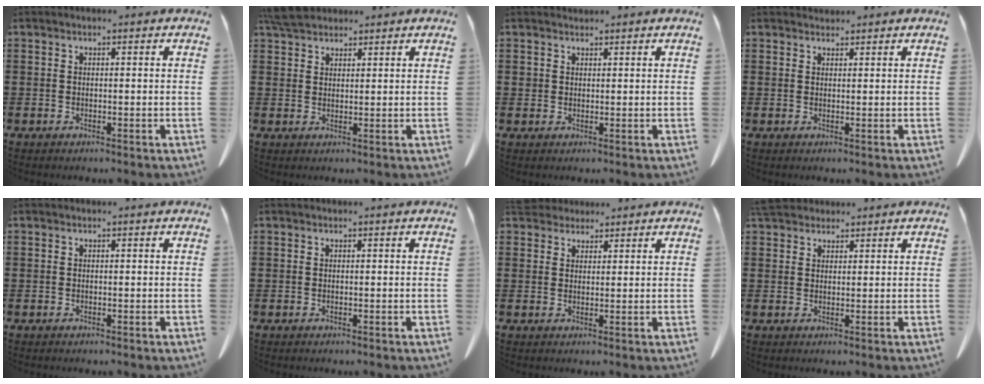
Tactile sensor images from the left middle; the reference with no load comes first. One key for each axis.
{"total": 4.2, "fx": 3.7, "fy": 1.3, "fz": 1.4, "tx": -0.037, "ty": 0.000, "tz": 0.074}
{"total": 1.4, "fx": 1.2, "fy": 0.8, "fz": 0.0, "tx": -0.004, "ty": 0.000, "tz": 0.026}
{"total": 1.3, "fx": 1.2, "fy": 0.3, "fz": 0.1, "tx": -0.005, "ty": -0.001, "tz": 0.025}
{"total": 0.0}
{"total": 0.0}
{"total": 3.4, "fx": 3.1, "fy": 1.1, "fz": 0.4, "tx": -0.011, "ty": -0.007, "tz": 0.060}
{"total": 3.6, "fx": 3.2, "fy": 1.3, "fz": 1.0, "tx": -0.030, "ty": -0.001, "tz": 0.063}